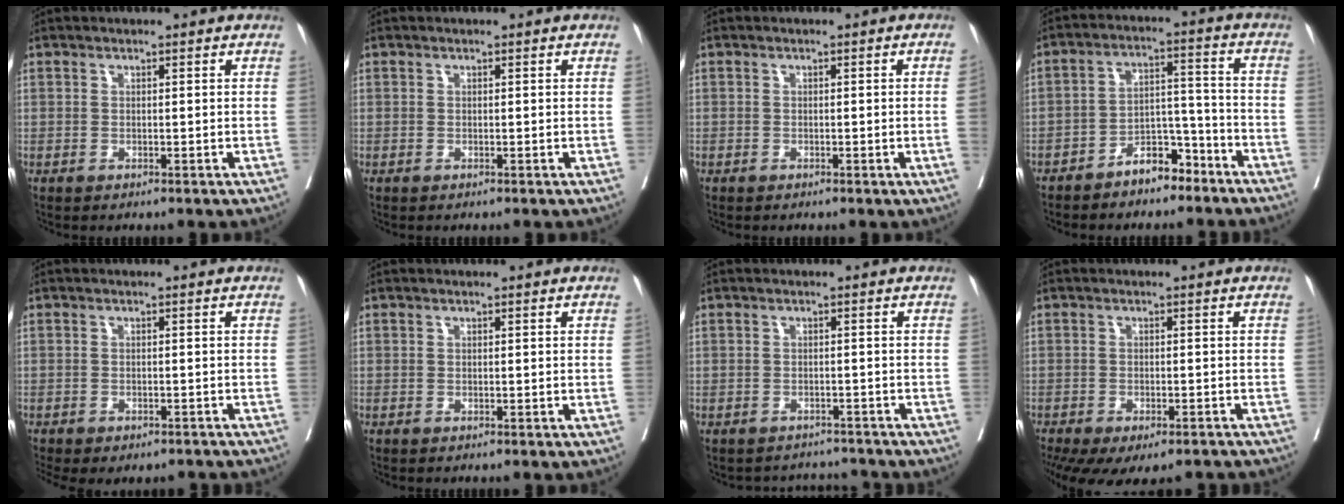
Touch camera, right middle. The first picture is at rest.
{"total": 0.0}
{"total": 1.3, "force": [-0.3, -0.4, 1.2], "torque": [-0.017, -0.001, -0.002]}
{"total": 6.8, "force": [-5.2, 3.0, 3.2], "torque": [-0.054, 0.024, -0.087]}
{"total": 9.3, "force": [-7.1, 4.5, 3.9], "torque": [-0.083, -0.002, -0.086]}
{"total": 0.0}
{"total": 3.7, "force": [-3.4, 0.9, -1.2], "torque": [0.017, 0.010, -0.046]}
{"total": 13.5, "force": [-10.2, 5.3, 7.0], "torque": [-0.158, -0.019, -0.135]}